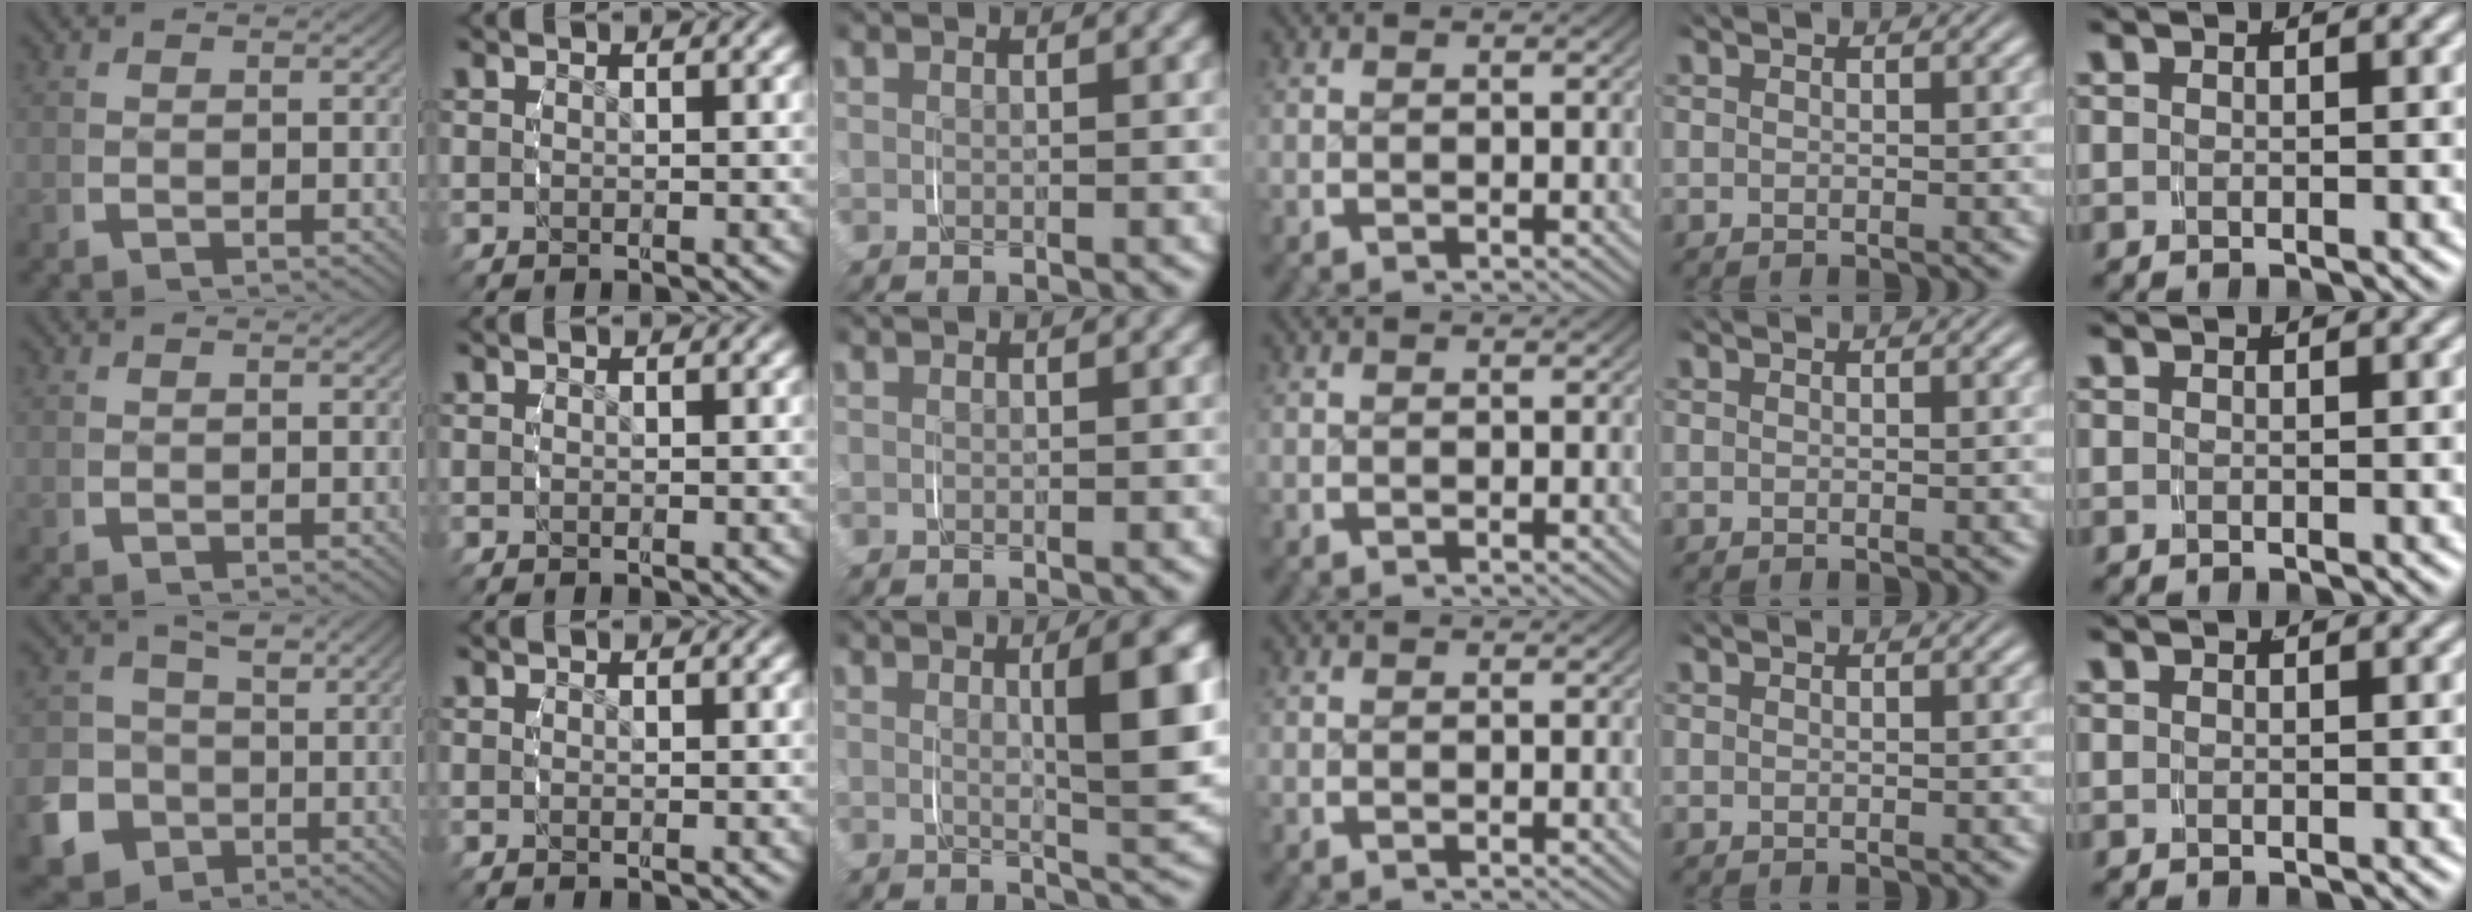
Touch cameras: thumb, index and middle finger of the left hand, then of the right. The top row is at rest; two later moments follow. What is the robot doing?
{"motion": "grasp_and_lifting", "object": "ribbon"}